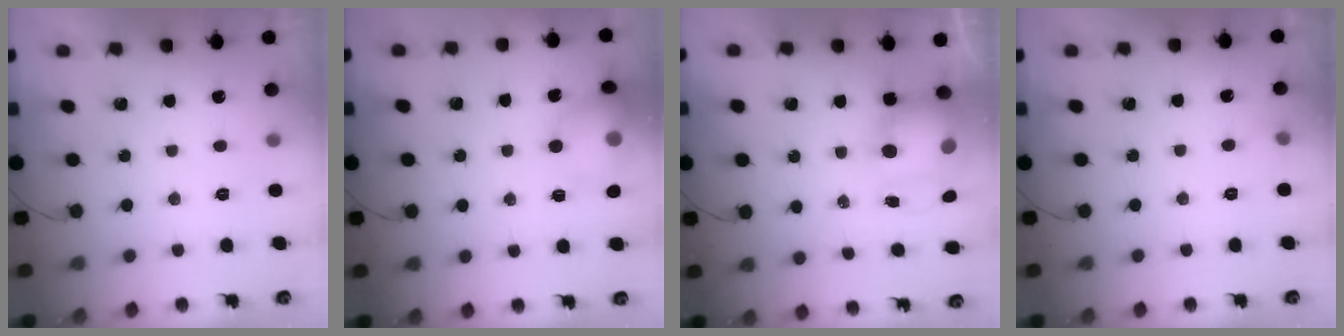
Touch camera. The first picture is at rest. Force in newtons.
{"total": 14.8, "press": 13.3, "slide": 6.5}
{"total": 10.4, "press": 10.2, "slide": 2.1}
{"total": 3.1, "press": 2.5, "slide": 1.9}